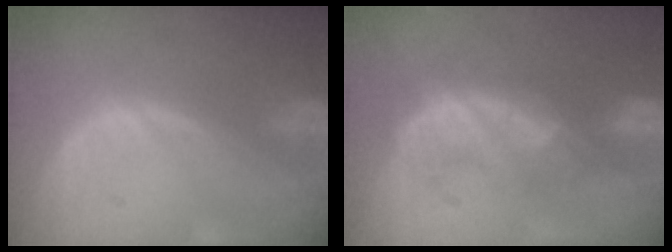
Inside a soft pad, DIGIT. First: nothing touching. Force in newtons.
{"total": 8.3, "press": 7.6, "slide": 3.3}